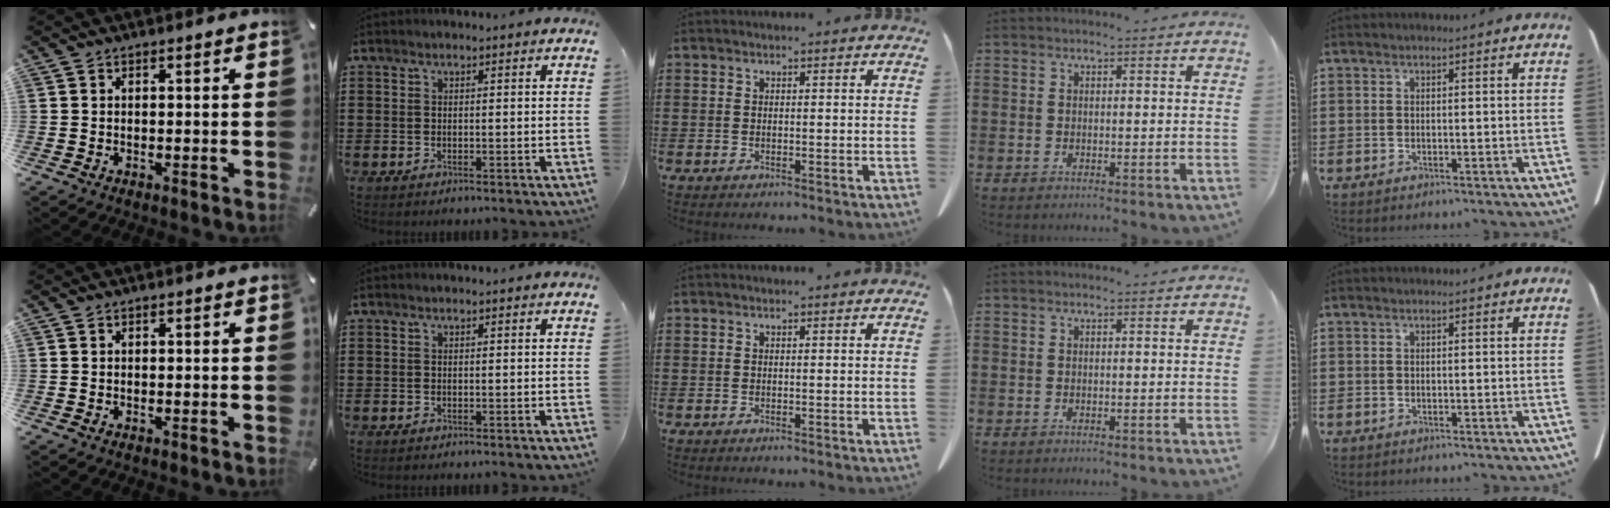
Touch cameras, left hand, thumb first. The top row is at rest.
{}